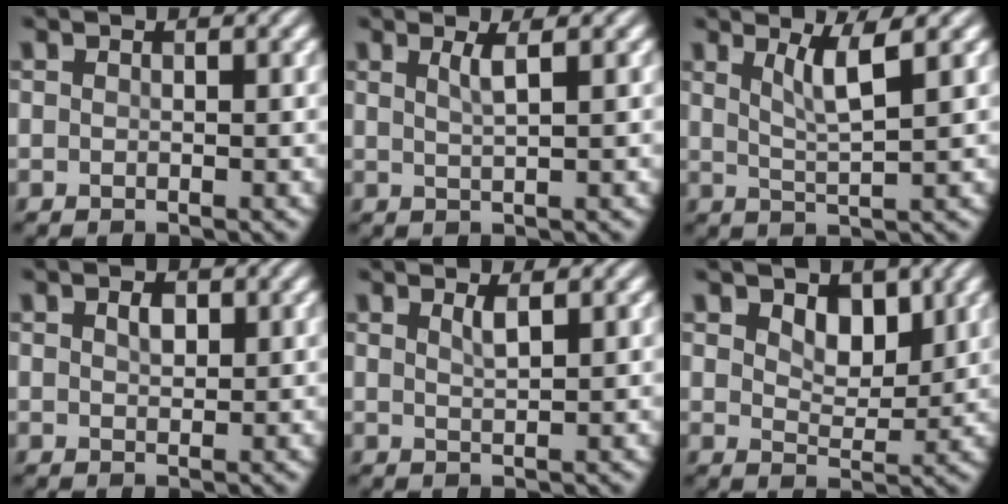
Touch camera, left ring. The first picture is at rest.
{"total": 1.8, "force": [0.8, 0.5, 1.5], "torque": [-0.021, 0.001, 0.009]}
{"total": 3.2, "force": [1.5, 0.6, 2.8], "torque": [-0.046, -0.003, 0.030]}
{"total": 1.4, "force": [0.6, 0.8, 0.9], "torque": [-0.016, 0.001, 0.012]}
{"total": 1.4, "force": [0.8, 0.3, 1.1], "torque": [-0.015, 0.002, 0.012]}
{"total": 3.1, "force": [1.6, 1.8, 1.9], "torque": [-0.040, -0.007, 0.024]}